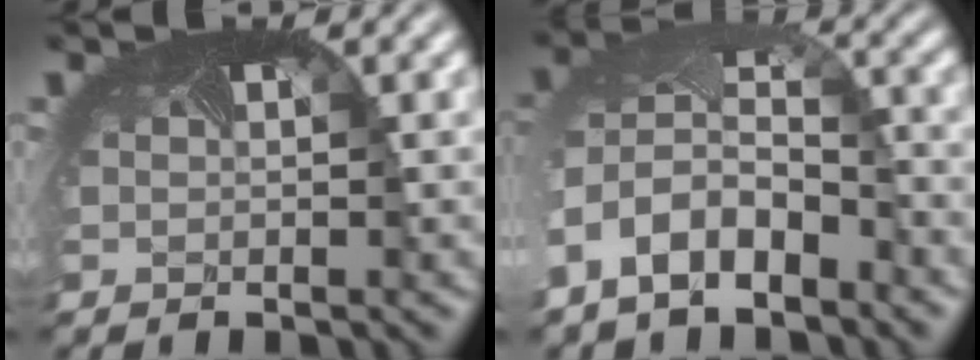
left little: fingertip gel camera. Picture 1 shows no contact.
{"total": 6.8, "force": [-3.3, 4.3, 4.1], "torque": [-0.103, -0.016, -0.061]}